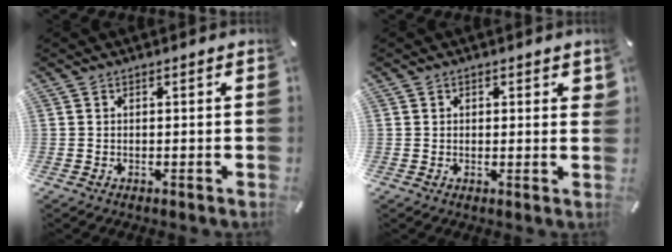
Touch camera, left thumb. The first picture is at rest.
{"total": 1.3, "force": [0.6, 0.8, 0.8], "torque": [0.000, -0.002, 0.007]}